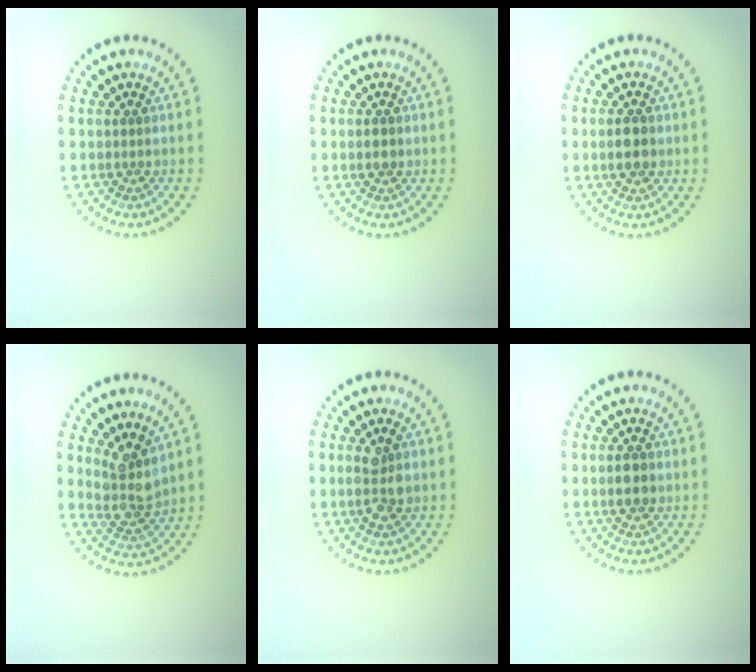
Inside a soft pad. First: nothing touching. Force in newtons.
{"total": 1.4, "press": 1.4, "slide": 0.0}
{"total": 2.9, "press": 2.9, "slide": 0.1}
{"total": 3.6, "press": 3.0, "slide": 2.0}
{"total": 2.5, "press": 2.5, "slide": 0.5}
{"total": 1.8, "press": 1.8, "slide": 0.1}